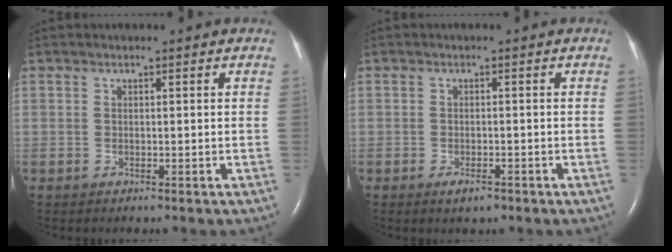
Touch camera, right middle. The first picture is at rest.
{"total": 2.0, "force": [-1.3, 0.7, 1.3], "torque": [-0.026, -0.001, -0.017]}